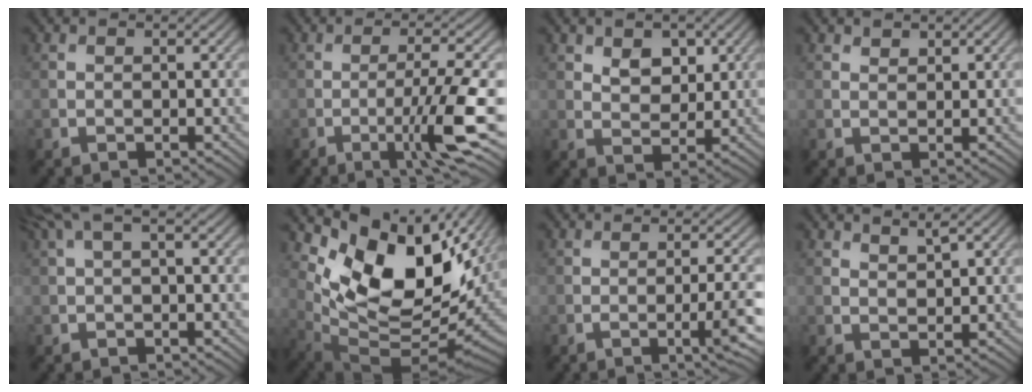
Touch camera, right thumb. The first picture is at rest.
{"total": 7.6, "force": [-2.6, 0.5, 7.2], "torque": [-0.119, 0.008, -0.051]}
{"total": 3.7, "force": [1.7, 2.4, 2.2], "torque": [-0.040, -0.010, 0.029]}
{"total": 1.0, "force": [0.9, 0.4, 0.3], "torque": [-0.006, -0.003, 0.018]}
{"total": 3.1, "force": [0.9, 0.8, 2.9], "torque": [-0.056, 0.014, 0.014]}
{"total": 13.0, "force": [6.0, 7.1, 9.1], "torque": [-0.175, -0.006, 0.122]}
{"total": 4.2, "force": [-1.1, 0.5, 4.1], "torque": [-0.067, 0.004, -0.021]}
{"total": 1.7, "force": [1.4, 0.3, 0.9], "torque": [-0.021, -0.004, 0.030]}